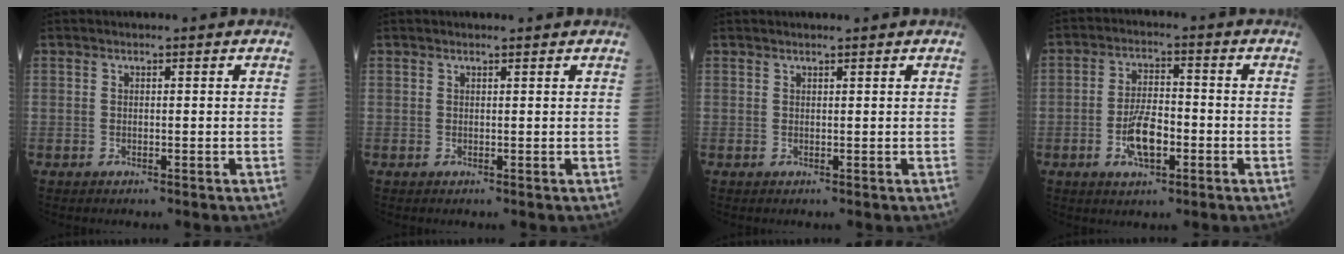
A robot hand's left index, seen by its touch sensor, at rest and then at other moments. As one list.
[{"total": 0.9, "force": [0.9, 0.1, 0.2], "torque": [-0.007, 0.005, 0.012]}, {"total": 1.2, "force": [1.1, 0.1, 0.5], "torque": [-0.006, 0.009, 0.017]}, {"total": 6.5, "force": [-2.4, 2.6, 5.5], "torque": [-0.113, 0.001, -0.044]}]